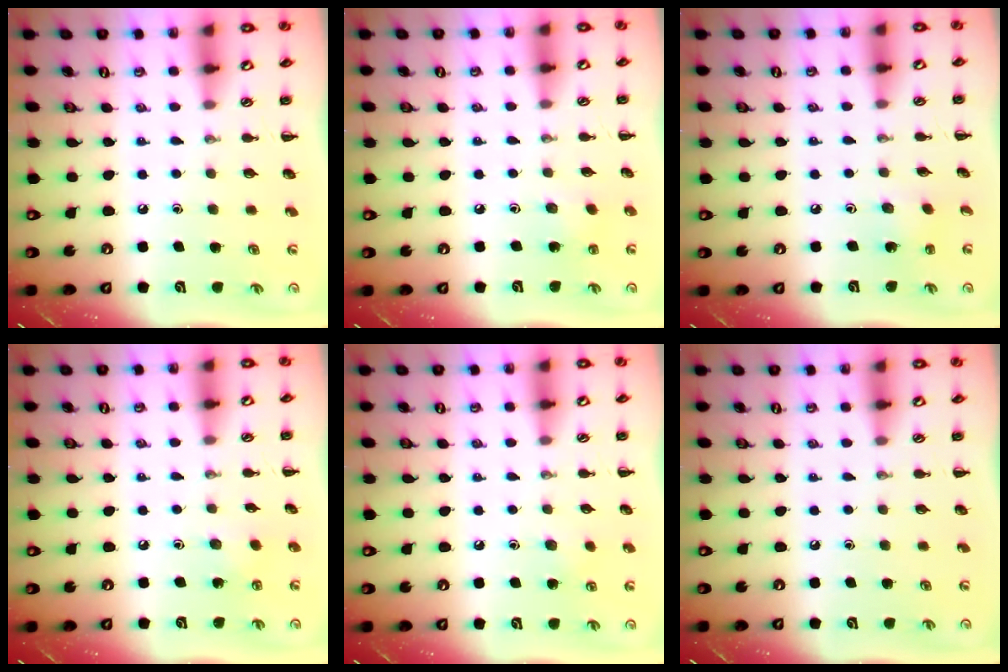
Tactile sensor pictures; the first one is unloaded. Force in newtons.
{"total": 2.0, "press": 1.9, "slide": 0.7}
{"total": 1.5, "press": 1.5, "slide": 0.5}
{"total": 3.4, "press": 3.2, "slide": 0.9}
{"total": 4.9, "press": 4.6, "slide": 1.5}
{"total": 0.0}